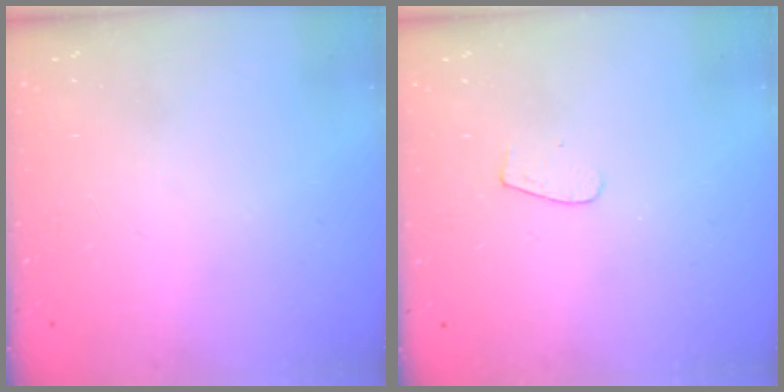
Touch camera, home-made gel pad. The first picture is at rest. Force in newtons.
{"total": 4.0, "press": 4.0, "slide": 0.4}